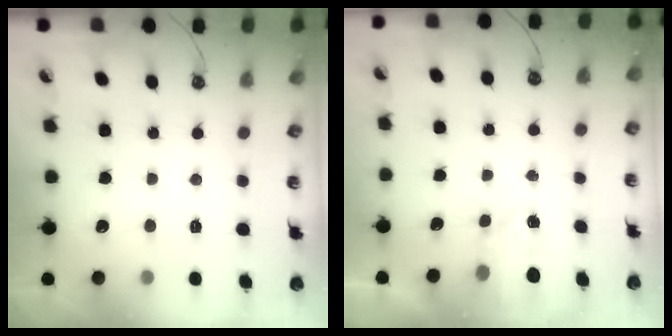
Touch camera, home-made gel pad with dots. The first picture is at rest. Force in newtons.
{"total": 3.0, "press": 3.0, "slide": 0.4}